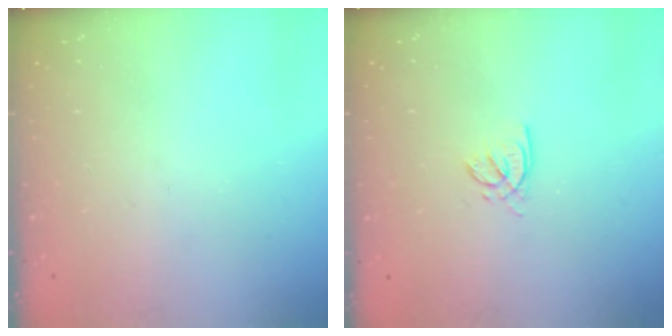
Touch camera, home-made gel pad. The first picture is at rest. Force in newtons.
{"total": 2.2, "press": 2.2, "slide": 0.2}